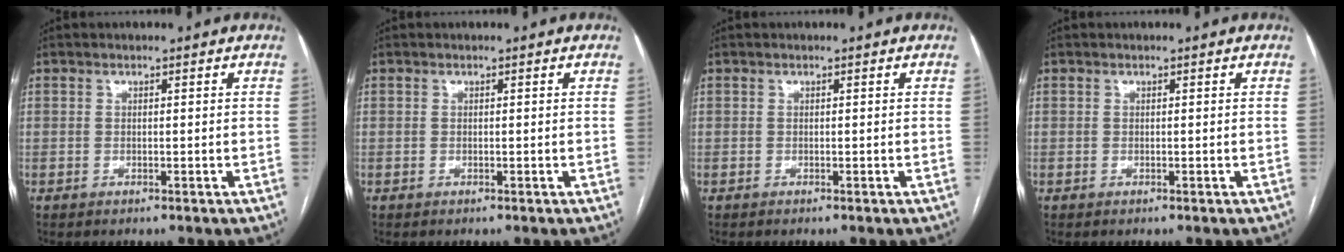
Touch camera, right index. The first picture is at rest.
{"total": 0.0}
{"total": 0.0}
{"total": 0.0}